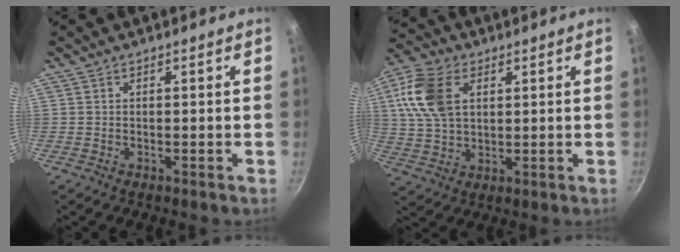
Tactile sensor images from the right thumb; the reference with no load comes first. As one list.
[{"total": 13.2, "force": [3.7, 8.6, 9.3], "torque": [-0.172, 0.003, 0.068]}]